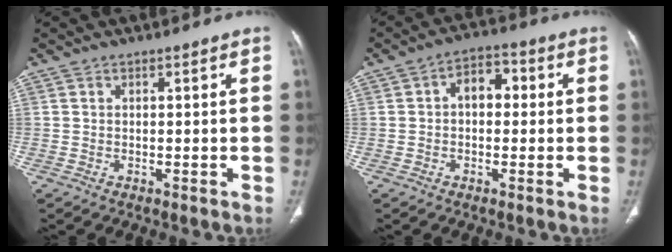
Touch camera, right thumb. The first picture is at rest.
{"total": 5.9, "force": [0.4, 4.0, 4.3], "torque": [-0.046, 0.023, -0.004]}